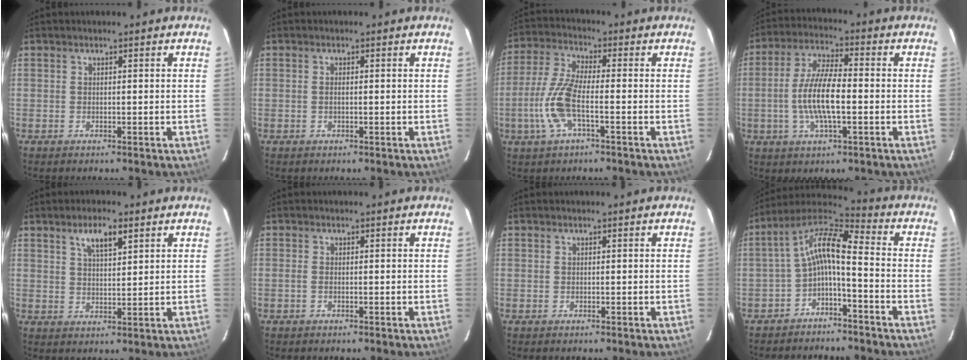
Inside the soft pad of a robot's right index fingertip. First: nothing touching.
{"total": 0.7, "force": [0.0, 0.1, 0.7], "torque": [-0.016, 0.002, -0.002]}
{"total": 9.8, "force": [-2.9, 2.3, 9.1], "torque": [-0.206, 0.000, -0.061]}
{"total": 10.2, "force": [-1.8, 2.8, 9.6], "torque": [-0.193, 0.001, -0.036]}
{"total": 5.1, "force": [3.0, 1.6, 3.8], "torque": [-0.067, 0.007, 0.052]}
{"total": 0.8, "force": [-0.2, 0.1, 0.7], "torque": [-0.016, 0.000, -0.005]}
{"total": 0.0}
{"total": 9.1, "force": [-2.7, 2.6, 8.3], "torque": [-0.183, 0.023, -0.057]}